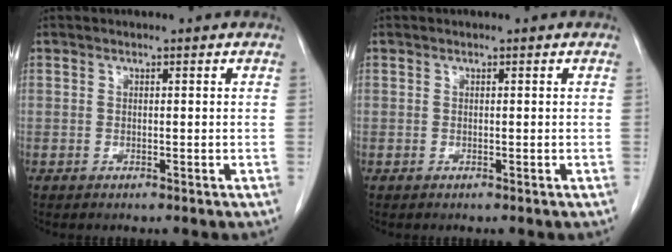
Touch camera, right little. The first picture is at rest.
{"total": 0.0}